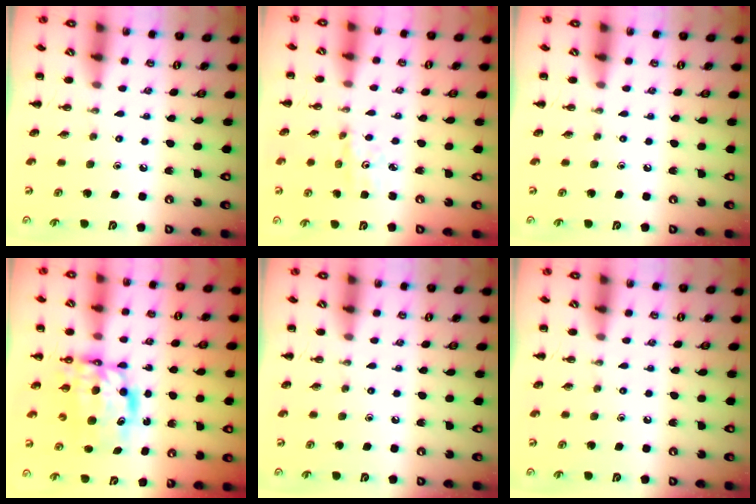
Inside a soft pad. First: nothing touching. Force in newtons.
{"total": 3.4, "press": 3.2, "slide": 1.1}
{"total": 0.0}
{"total": 7.6, "press": 7.3, "slide": 1.8}
{"total": 0.0}
{"total": 0.0}